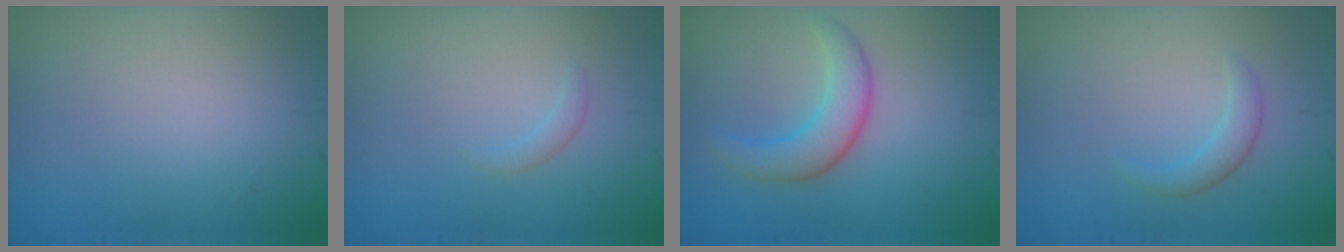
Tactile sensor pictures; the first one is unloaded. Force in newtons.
{"total": 0.8, "press": 0.8, "slide": 0.1}
{"total": 3.6, "press": 3.6, "slide": 0.2}
{"total": 1.7, "press": 1.7, "slide": 0.2}